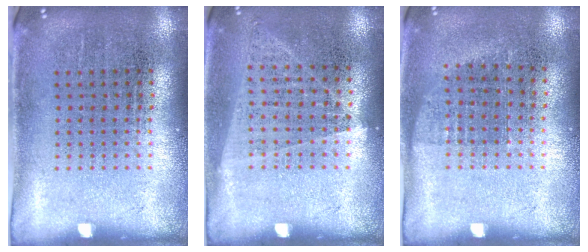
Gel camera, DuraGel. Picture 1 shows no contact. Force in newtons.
{"total": 1.0, "press": 1.0, "slide": 0.3}
{"total": 0.7, "press": 0.7, "slide": 0.3}